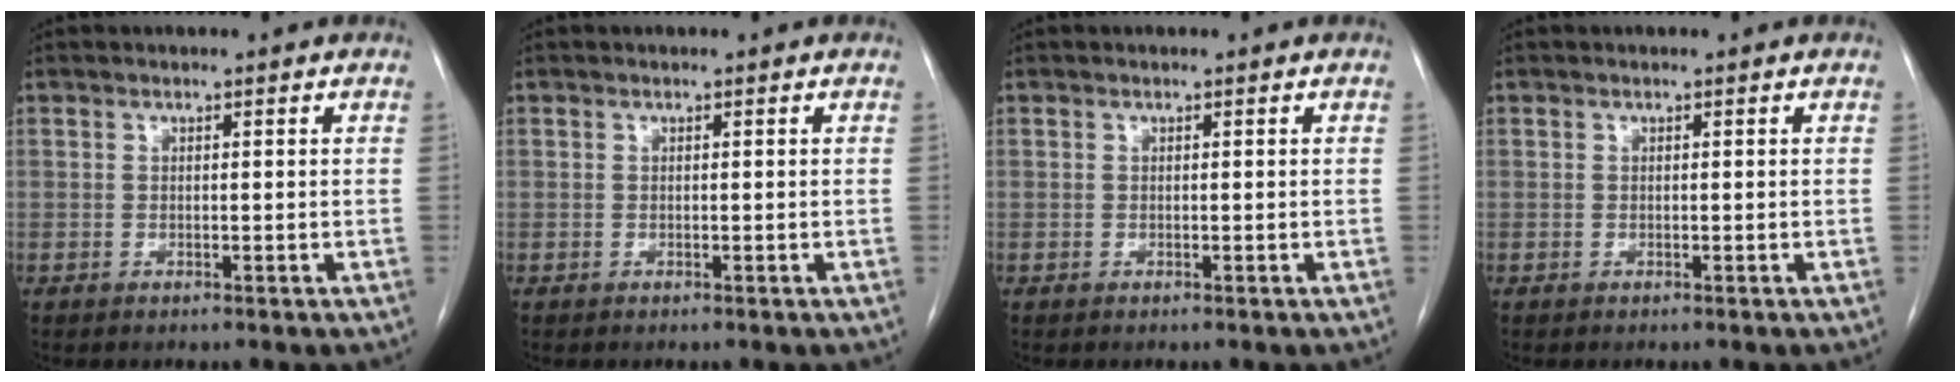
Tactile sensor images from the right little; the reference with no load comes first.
{"total": 0.0}
{"total": 0.0}
{"total": 0.0}